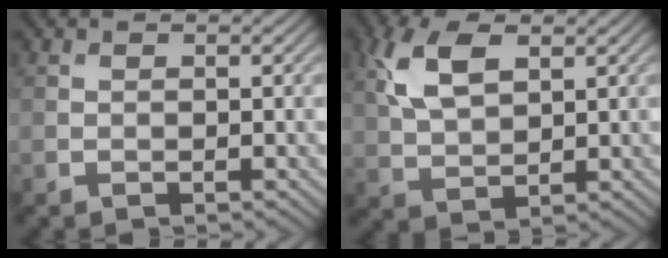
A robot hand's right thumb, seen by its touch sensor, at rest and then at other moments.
{"total": 7.5, "force": [3.0, 3.9, 5.6], "torque": [-0.135, 0.009, 0.059]}